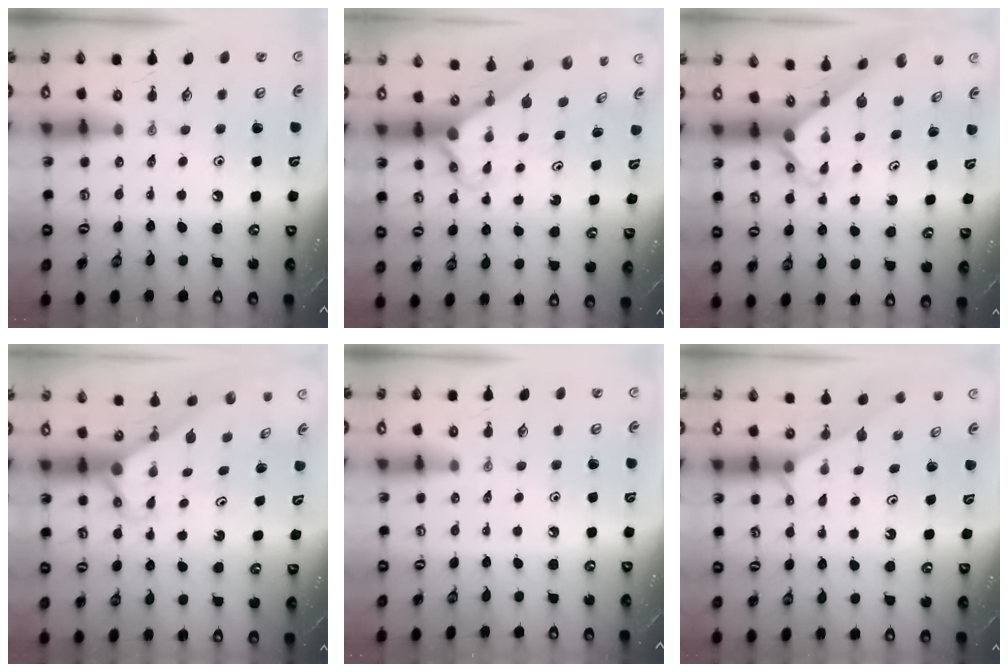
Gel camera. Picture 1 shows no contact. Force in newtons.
{"total": 3.0, "press": 3.0, "slide": 0.2}
{"total": 2.2, "press": 2.2, "slide": 0.1}
{"total": 2.7, "press": 2.7, "slide": 0.0}
{"total": 0.0}
{"total": 1.9, "press": 1.9, "slide": 0.3}